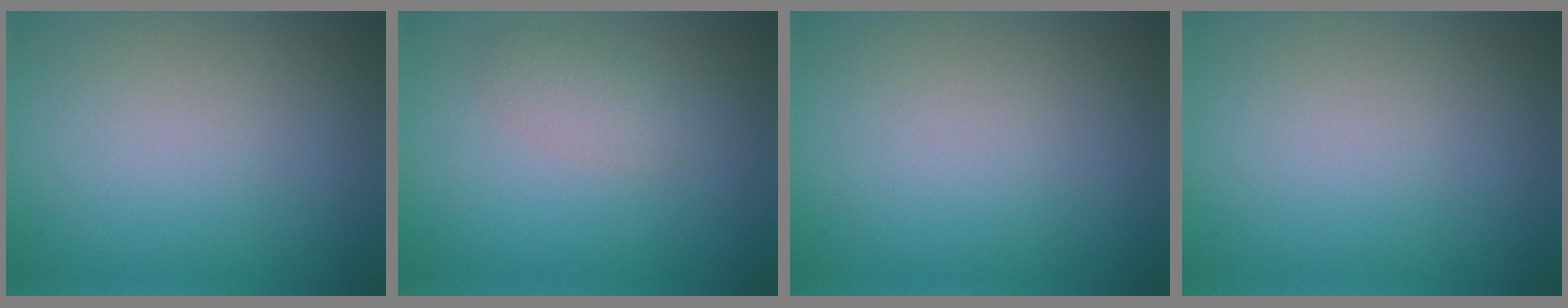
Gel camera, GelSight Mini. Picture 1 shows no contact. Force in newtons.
{"total": 1.7, "press": 1.7, "slide": 0.0}
{"total": 0.0}
{"total": 0.0}